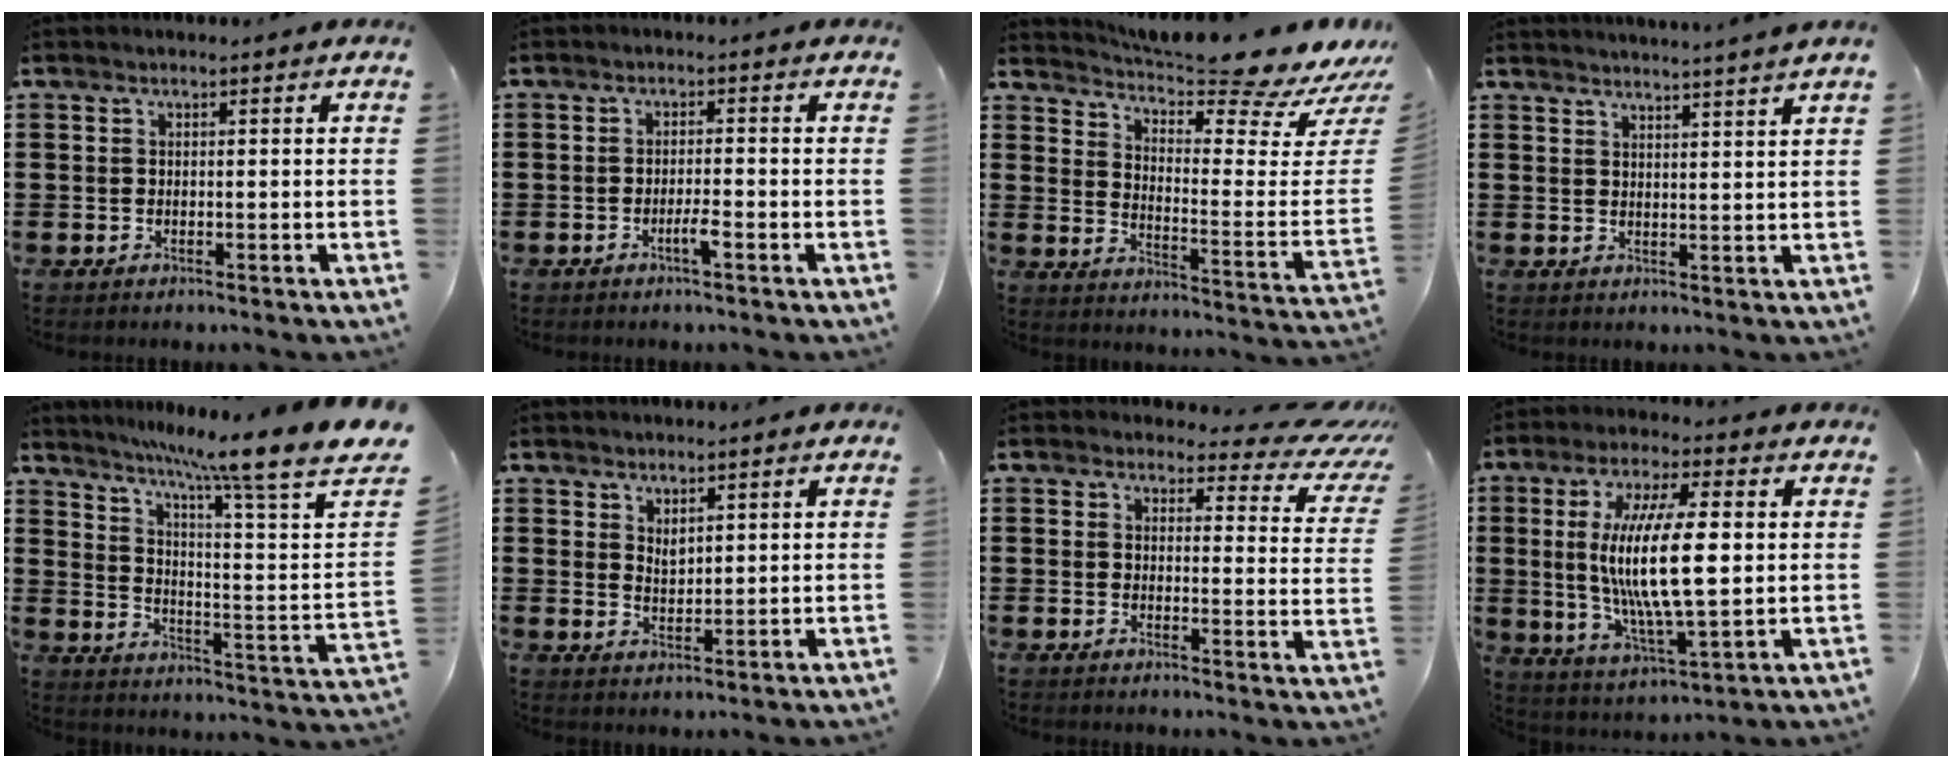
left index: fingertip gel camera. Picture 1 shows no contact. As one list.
[{"total": 2.3, "force": [-1.2, 0.1, 1.9], "torque": [-0.033, 0.000, -0.021]}, {"total": 8.5, "force": [7.5, 0.3, 4.0], "torque": [-0.080, -0.076, 0.121]}, {"total": 3.0, "force": [2.8, -1.1, 0.4], "torque": [-0.016, -0.016, 0.049]}, {"total": 9.7, "force": [6.8, -1.5, 6.7], "torque": [-0.140, -0.060, 0.096]}, {"total": 2.1, "force": [1.8, 0.9, 0.6], "torque": [-0.007, -0.001, 0.031]}, {"total": 3.8, "force": [3.1, 1.4, 1.8], "torque": [-0.036, -0.019, 0.050]}, {"total": 14.1, "force": [1.9, 4.7, 13.2], "torque": [-0.256, 0.004, 0.030]}]